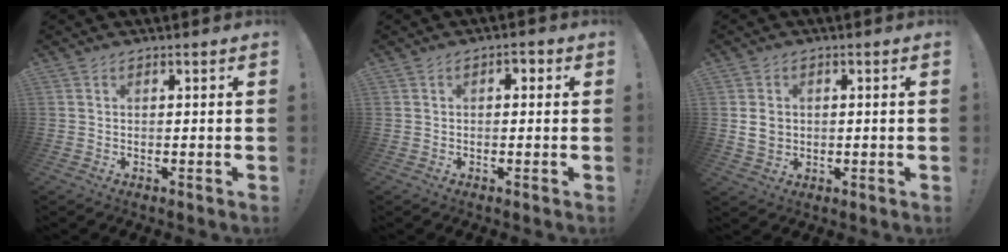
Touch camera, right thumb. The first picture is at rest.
{"total": 2.1, "force": [-0.6, 1.5, 1.4], "torque": [-0.023, 0.010, -0.014]}
{"total": 4.6, "force": [0.1, 3.9, 2.5], "torque": [-0.048, 0.001, 0.000]}